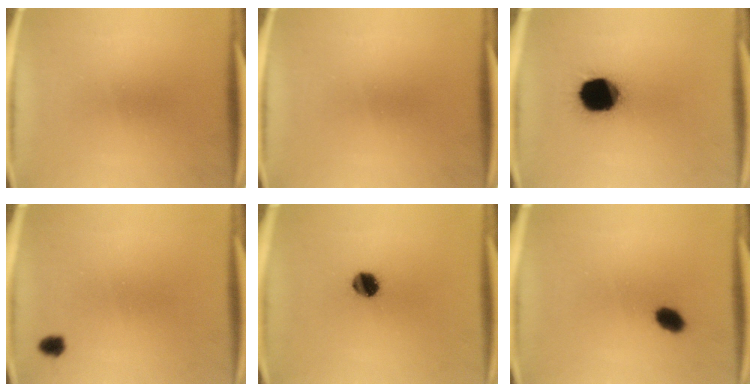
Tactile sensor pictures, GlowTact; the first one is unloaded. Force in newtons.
{"total": 0.0}
{"total": 16.5}
{"total": 1.8}
{"total": 5.9}
{"total": 3.6}